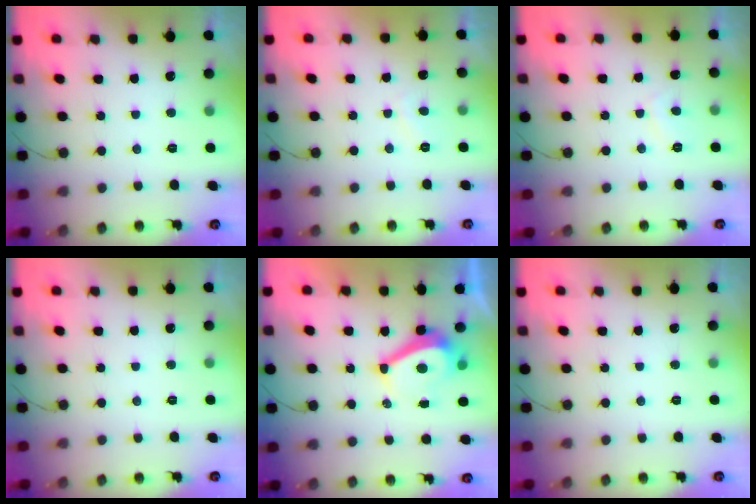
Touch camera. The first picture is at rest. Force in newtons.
{"total": 1.8, "press": 1.6, "slide": 0.6}
{"total": 2.0, "press": 1.9, "slide": 0.7}
{"total": 0.0}
{"total": 7.2, "press": 7.1, "slide": 0.7}
{"total": 0.0}